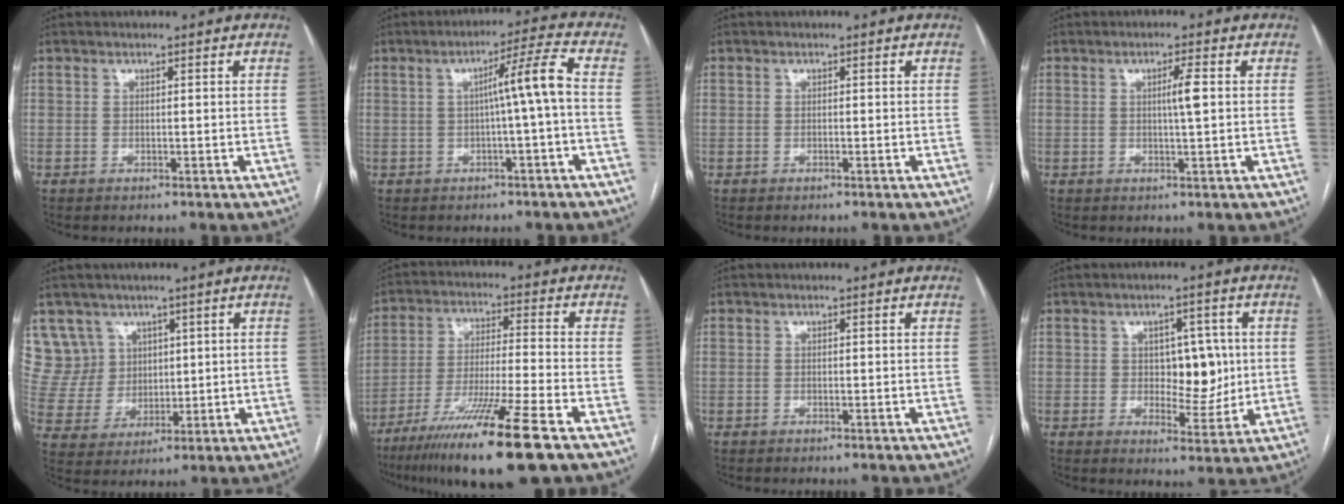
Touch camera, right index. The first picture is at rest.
{"total": 6.4, "force": [-0.4, -1.1, 6.2], "torque": [-0.097, 0.017, -0.004]}
{"total": 0.0}
{"total": 2.9, "force": [0.4, -0.2, 2.9], "torque": [-0.051, -0.002, 0.007]}
{"total": 8.7, "force": [5.2, 7.0, 0.1], "torque": [-0.008, 0.031, 0.118]}
{"total": 16.3, "force": [-10.5, -0.8, 12.5], "torque": [-0.222, -0.049, -0.184]}
{"total": 0.0}
{"total": 6.9, "force": [0.7, 3.9, 5.7], "torque": [-0.067, 0.009, 0.018]}